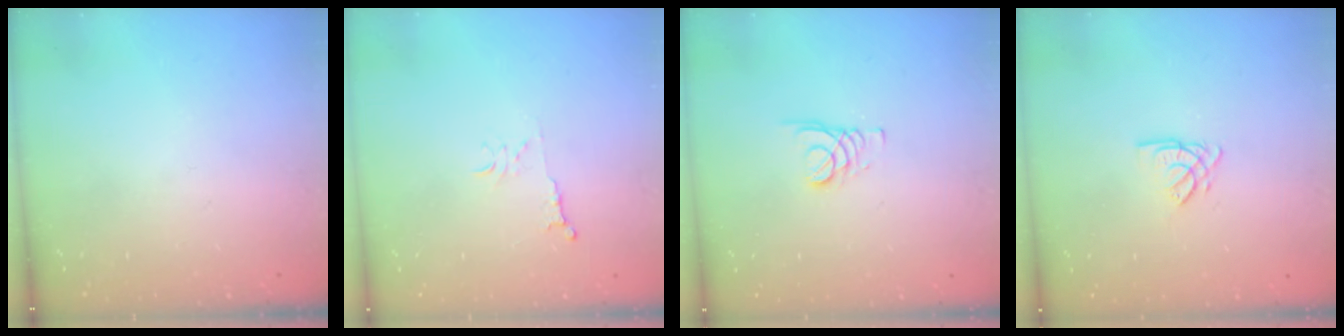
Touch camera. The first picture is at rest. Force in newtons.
{"total": 3.9, "press": 3.8, "slide": 0.5}
{"total": 1.8, "press": 1.8, "slide": 0.2}
{"total": 2.7, "press": 2.7, "slide": 0.3}